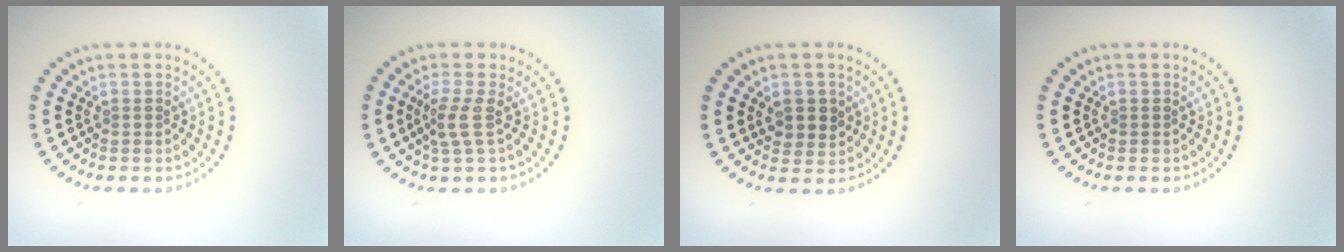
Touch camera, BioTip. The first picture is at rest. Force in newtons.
{"total": 2.3, "press": 1.6, "slide": 1.6}
{"total": 2.4, "press": 2.3, "slide": 0.7}
{"total": 0.0}